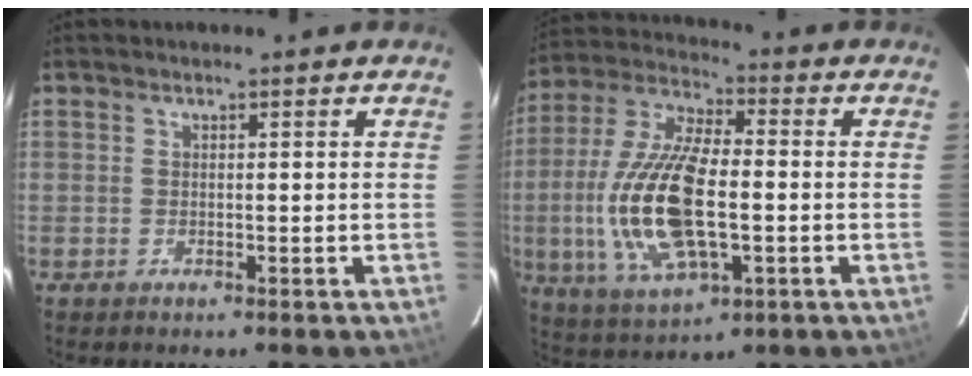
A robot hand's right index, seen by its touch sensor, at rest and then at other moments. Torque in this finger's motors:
{"motor_torque": [2.14, 0.00, 1.05, 0.21]}